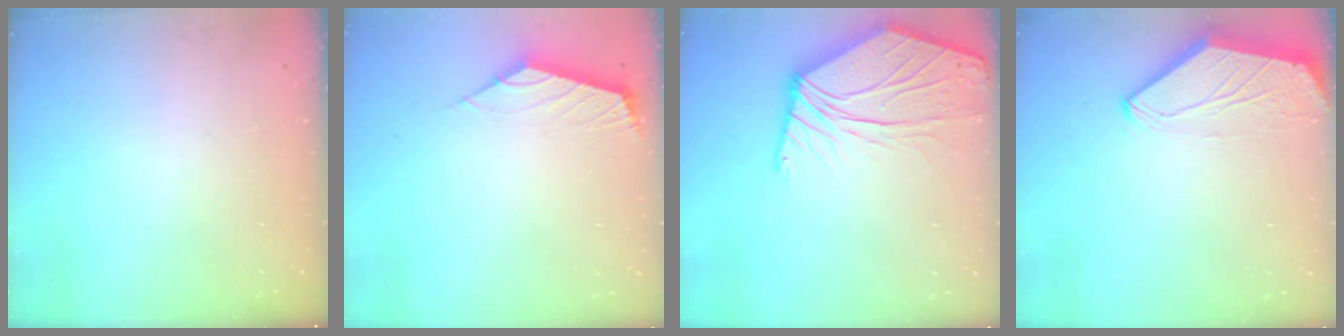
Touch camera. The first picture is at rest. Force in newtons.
{"total": 2.5, "press": 2.4, "slide": 0.7}
{"total": 10.7, "press": 10.6, "slide": 1.8}
{"total": 0.0}